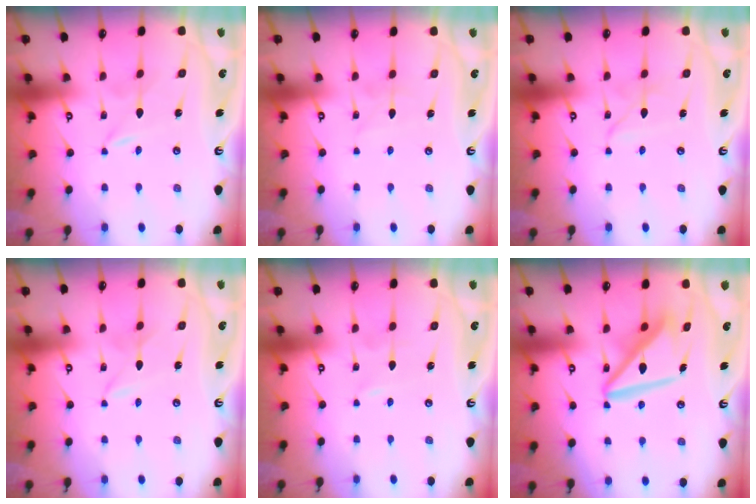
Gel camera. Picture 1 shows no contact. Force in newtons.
{"total": 2.0, "press": 2.0, "slide": 0.2}
{"total": 2.7, "press": 2.7, "slide": 0.2}
{"total": 1.4, "press": 1.4, "slide": 0.2}
{"total": 0.7, "press": 0.7, "slide": 0.1}
{"total": 12.5, "press": 12.4, "slide": 1.3}